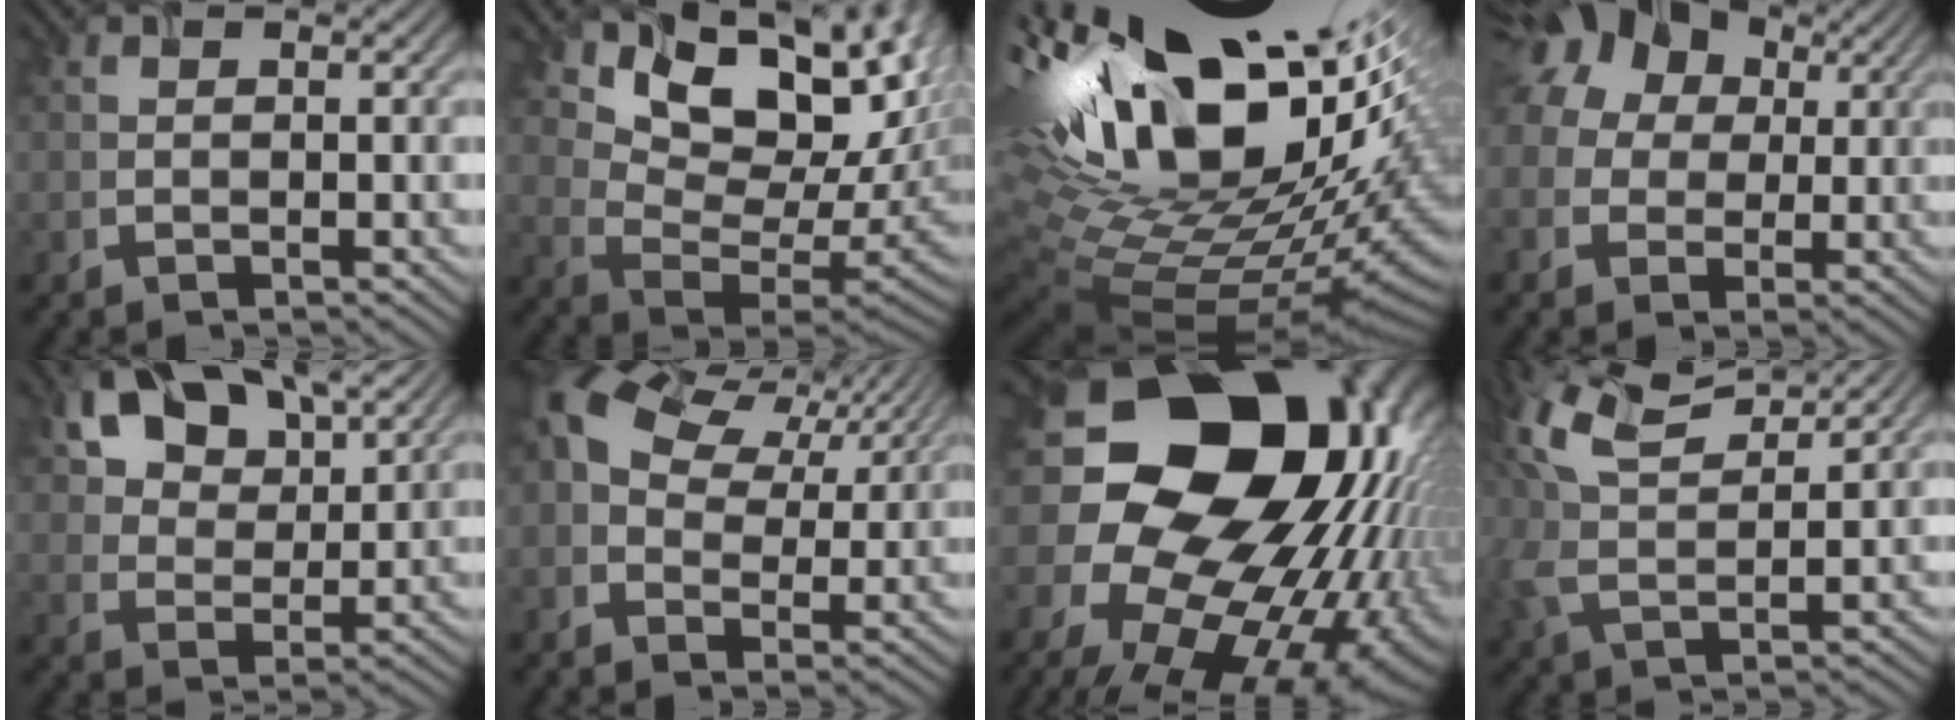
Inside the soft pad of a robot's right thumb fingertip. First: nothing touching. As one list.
[{"total": 14.7, "force": [7.9, 8.2, 9.3], "torque": [-0.162, -0.005, 0.157]}, {"total": 20.2, "force": [6.5, 11.3, 15.4], "torque": [-0.303, -0.004, 0.167]}, {"total": 15.3, "force": [4.8, 12.2, 7.9], "torque": [-0.209, 0.032, 0.075]}, {"total": 10.8, "force": [6.8, 6.2, 5.6], "torque": [-0.124, 0.008, 0.120]}, {"total": 10.1, "force": [4.0, 6.6, 6.5], "torque": [-0.144, 0.007, 0.078]}, {"total": 23.4, "force": [0.4, 19.0, 13.6], "torque": [-0.270, -0.012, 0.003]}, {"total": 9.6, "force": [5.9, 3.7, 6.6], "torque": [-0.178, 0.024, 0.119]}]